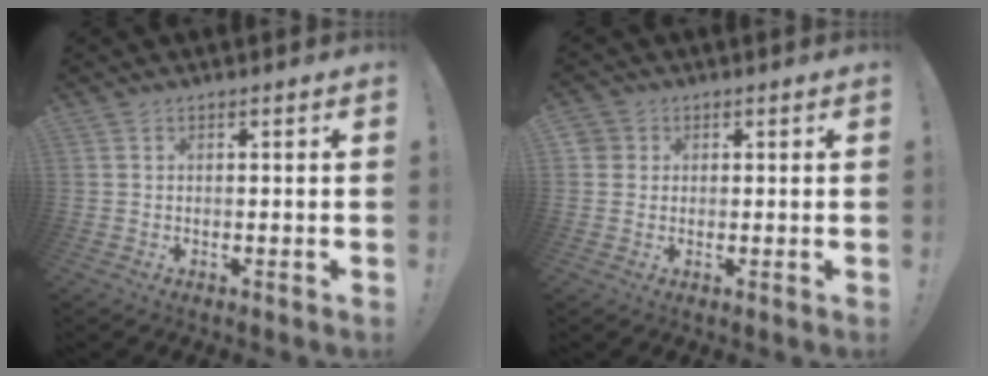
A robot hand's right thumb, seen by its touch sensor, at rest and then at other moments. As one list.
[{"total": 2.6, "force": [0.6, 2.4, 0.5], "torque": [-0.008, 0.002, 0.012]}]